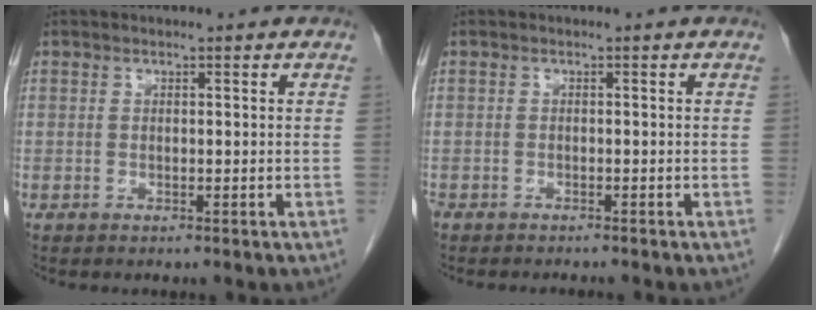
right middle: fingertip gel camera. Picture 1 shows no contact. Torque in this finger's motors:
{"motor_torque": [0.17, -0.10, -0.01, 0.00]}